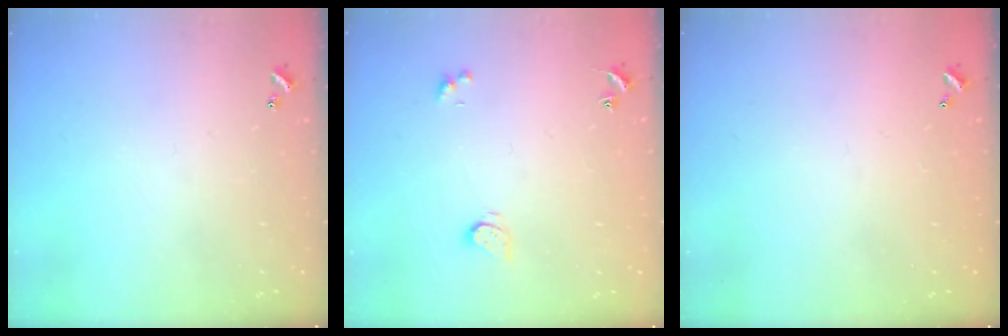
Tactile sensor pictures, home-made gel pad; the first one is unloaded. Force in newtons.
{"total": 1.5, "press": 1.4, "slide": 0.4}
{"total": 2.9, "press": 2.9, "slide": 0.1}